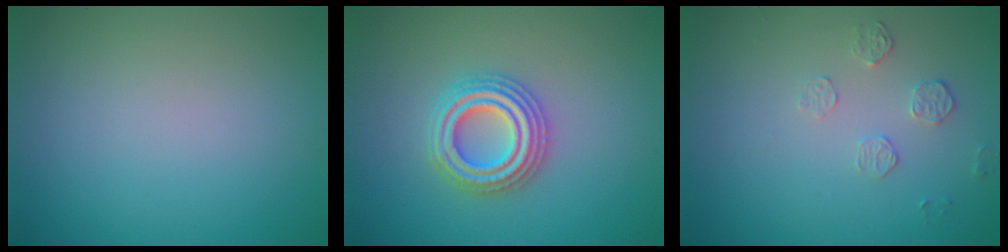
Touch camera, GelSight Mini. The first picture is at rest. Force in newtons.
{"total": 4.3, "press": 4.2, "slide": 0.7}
{"total": 1.5, "press": 0.8, "slide": 1.3}